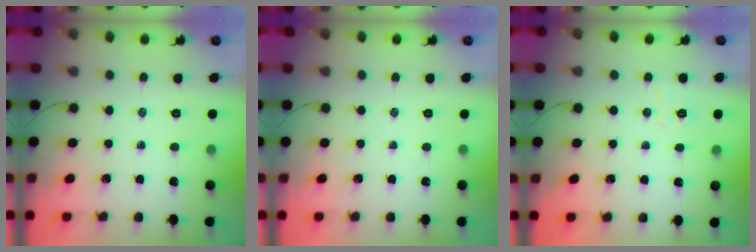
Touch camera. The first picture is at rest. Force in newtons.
{"total": 0.0}
{"total": 4.2, "press": 4.1, "slide": 0.9}